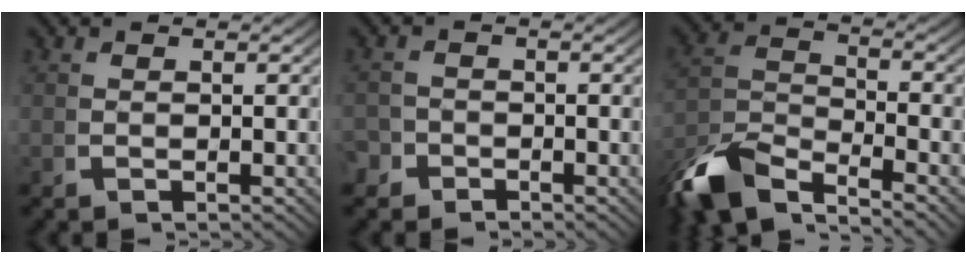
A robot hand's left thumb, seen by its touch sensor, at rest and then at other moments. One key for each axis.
{"total": 2.4, "fx": -2.1, "fy": 1.2, "fz": -0.1, "tx": -0.002, "ty": -0.019, "tz": -0.032}
{"total": 9.0, "fx": -4.6, "fy": 5.5, "fz": 5.5, "tx": -0.130, "ty": -0.037, "tz": -0.068}